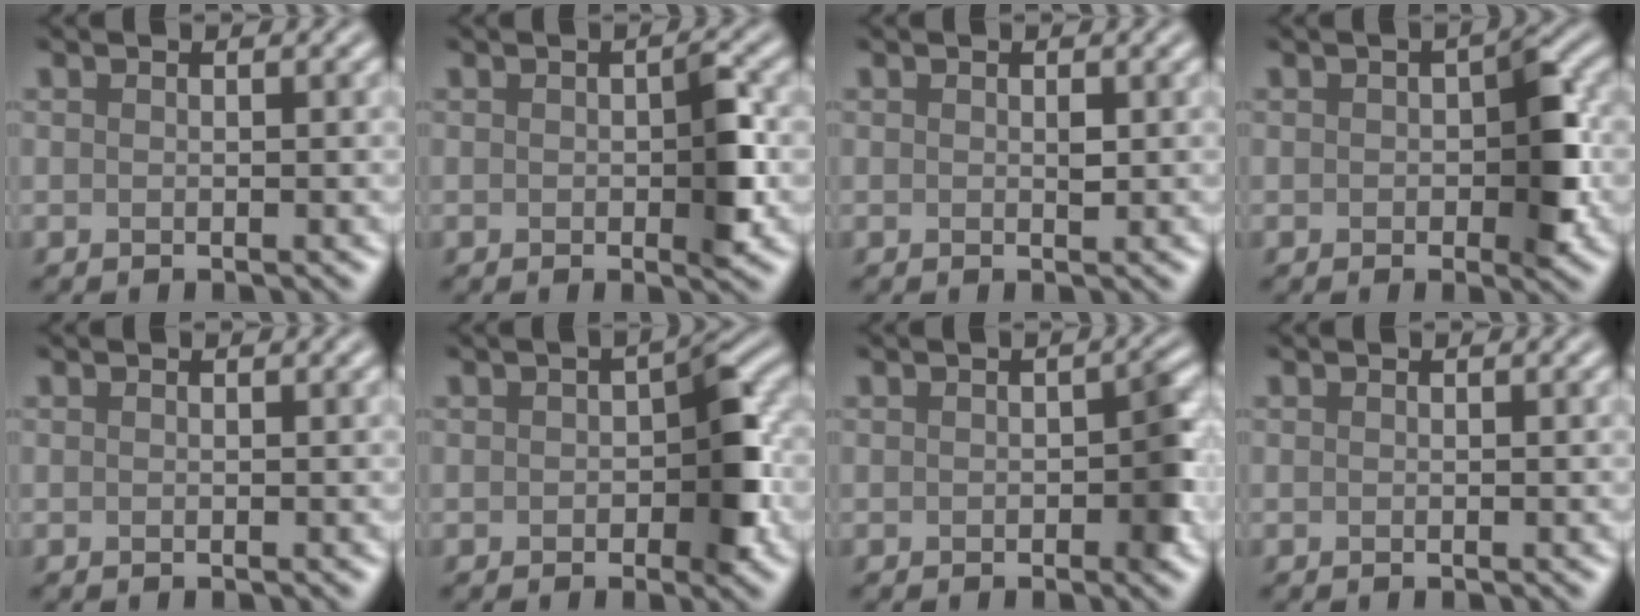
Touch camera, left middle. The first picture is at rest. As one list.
[{"total": 3.0, "force": [-0.2, 1.2, 2.7], "torque": [-0.036, -0.002, -0.002]}, {"total": 0.7, "force": [0.1, 0.3, 0.6], "torque": [-0.007, -0.001, 0.000]}, {"total": 4.1, "force": [-0.3, 2.2, 3.4], "torque": [-0.041, -0.001, -0.005]}, {"total": 0.0}, {"total": 4.5, "force": [-0.6, 2.5, 3.8], "torque": [-0.041, 0.001, -0.010]}, {"total": 2.9, "force": [-0.4, 1.6, 2.3], "torque": [-0.027, -0.002, -0.008]}, {"total": 0.0}]